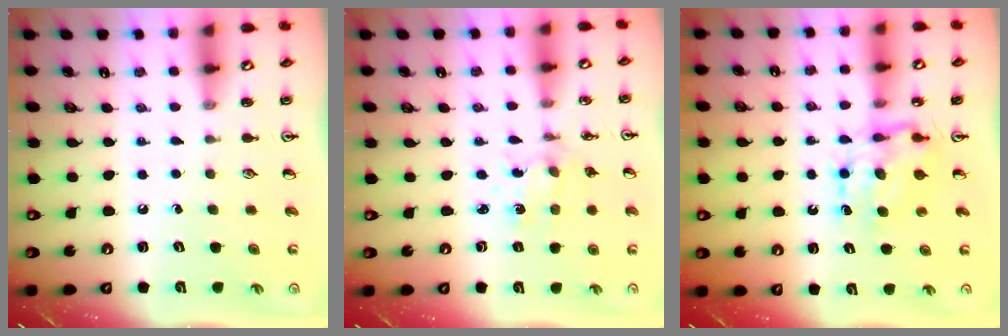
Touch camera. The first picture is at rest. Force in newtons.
{"total": 2.1, "press": 2.1, "slide": 0.3}
{"total": 6.8, "press": 6.8, "slide": 0.3}